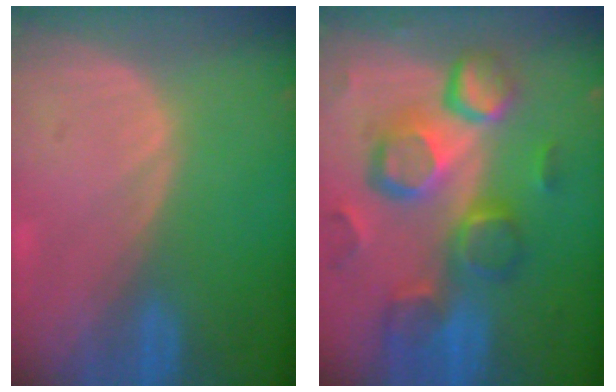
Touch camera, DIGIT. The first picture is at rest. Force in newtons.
{"total": 12.3, "press": 10.7, "slide": 6.1}